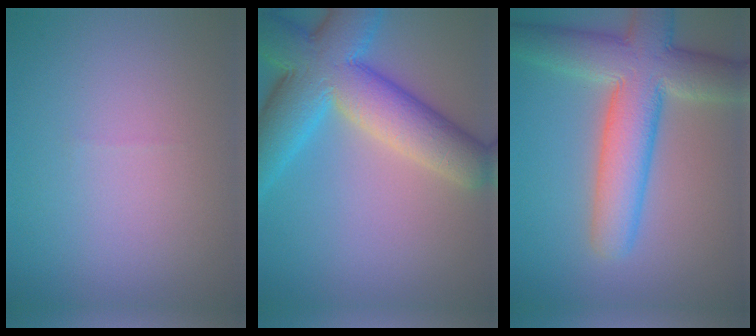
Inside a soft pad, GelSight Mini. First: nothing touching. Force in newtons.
{"total": 11.0, "press": 11.0, "slide": 0.7}
{"total": 9.1, "press": 9.1, "slide": 0.3}